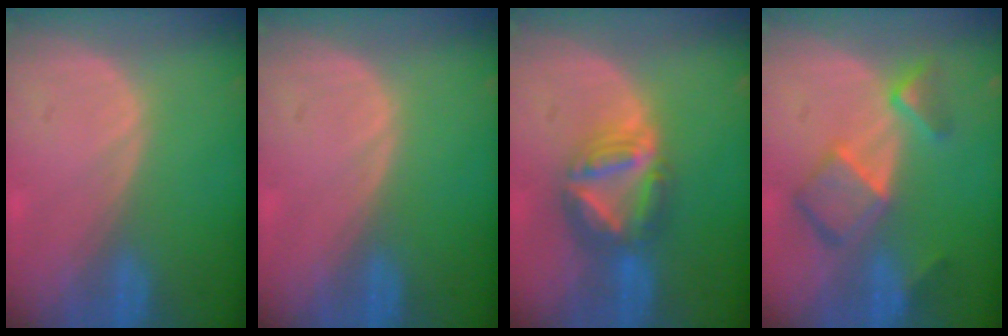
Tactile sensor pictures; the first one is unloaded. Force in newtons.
{"total": 0.0}
{"total": 7.9, "press": 6.7, "slide": 4.1}
{"total": 7.5, "press": 6.5, "slide": 3.7}